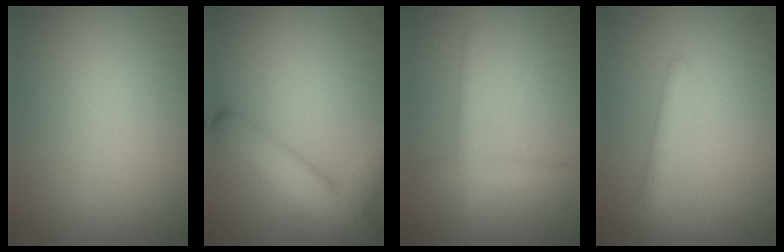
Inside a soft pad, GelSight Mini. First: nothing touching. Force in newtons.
{"total": 6.1, "press": 6.1, "slide": 0.4}
{"total": 2.1, "press": 2.1, "slide": 0.0}
{"total": 2.0, "press": 2.0, "slide": 0.2}